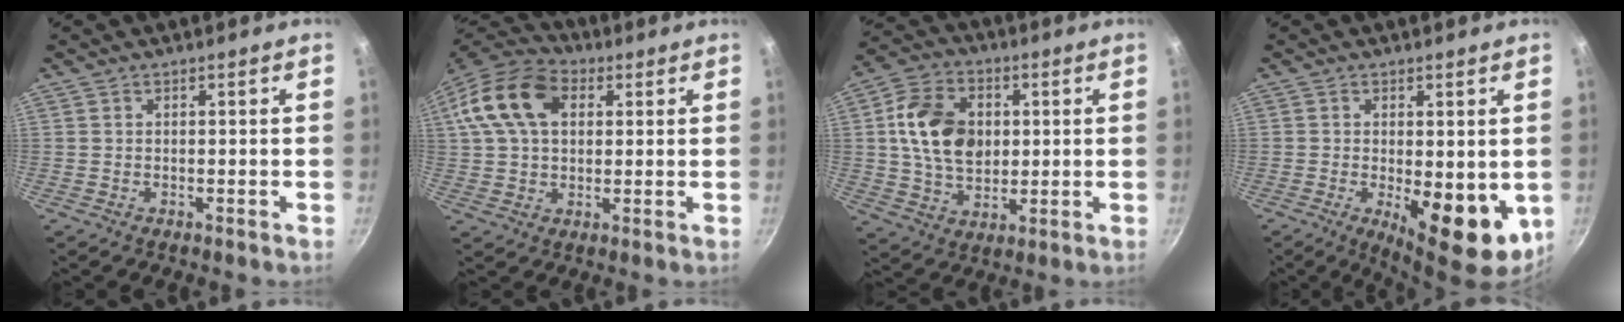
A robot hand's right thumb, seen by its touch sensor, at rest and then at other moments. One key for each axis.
{"total": 15.4, "fx": 4.3, "fy": 10.3, "fz": 10.5, "tx": -0.184, "ty": 0.019, "tz": 0.063}
{"total": 14.5, "fx": 2.0, "fy": 10.5, "fz": 9.8, "tx": -0.152, "ty": 0.003, "tz": 0.031}
{"total": 12.2, "fx": -2.2, "fy": 5.0, "fz": 10.9, "tx": -0.129, "ty": -0.010, "tz": -0.015}